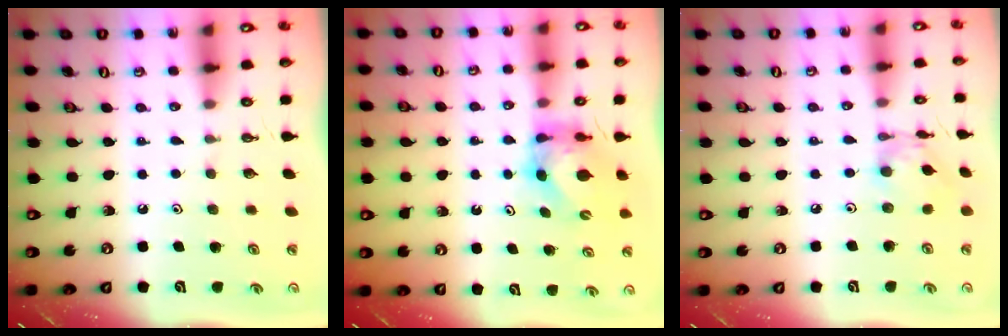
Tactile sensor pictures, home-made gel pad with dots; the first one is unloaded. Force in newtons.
{"total": 6.2, "press": 6.2, "slide": 0.6}
{"total": 6.8, "press": 6.8, "slide": 0.3}